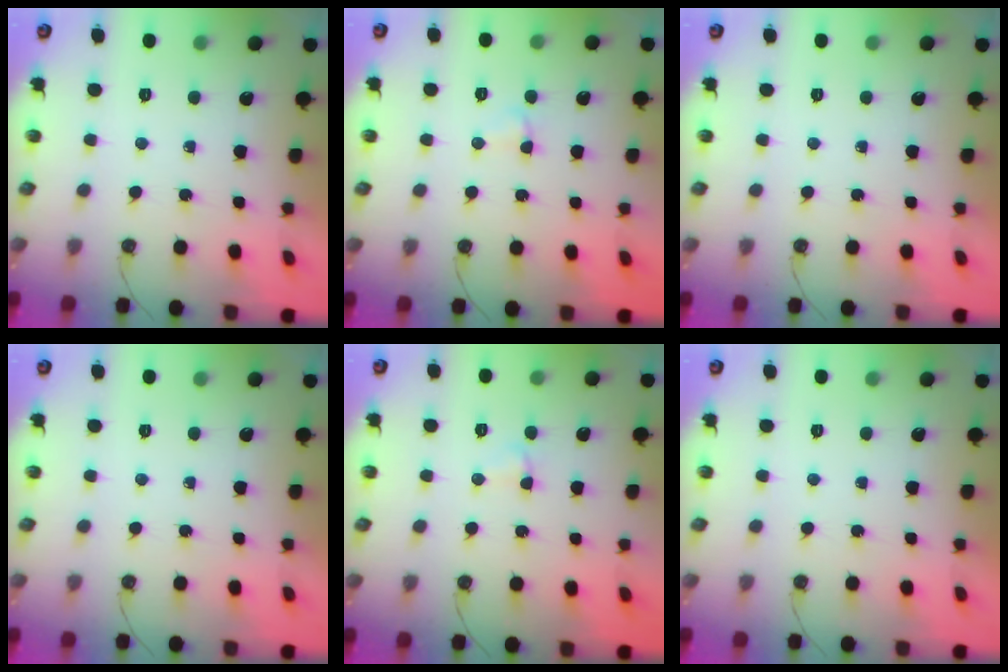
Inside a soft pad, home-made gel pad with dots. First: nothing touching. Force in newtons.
{"total": 2.9, "press": 2.8, "slide": 0.6}
{"total": 0.0}
{"total": 0.0}
{"total": 2.9, "press": 2.8, "slide": 0.6}
{"total": 0.0}